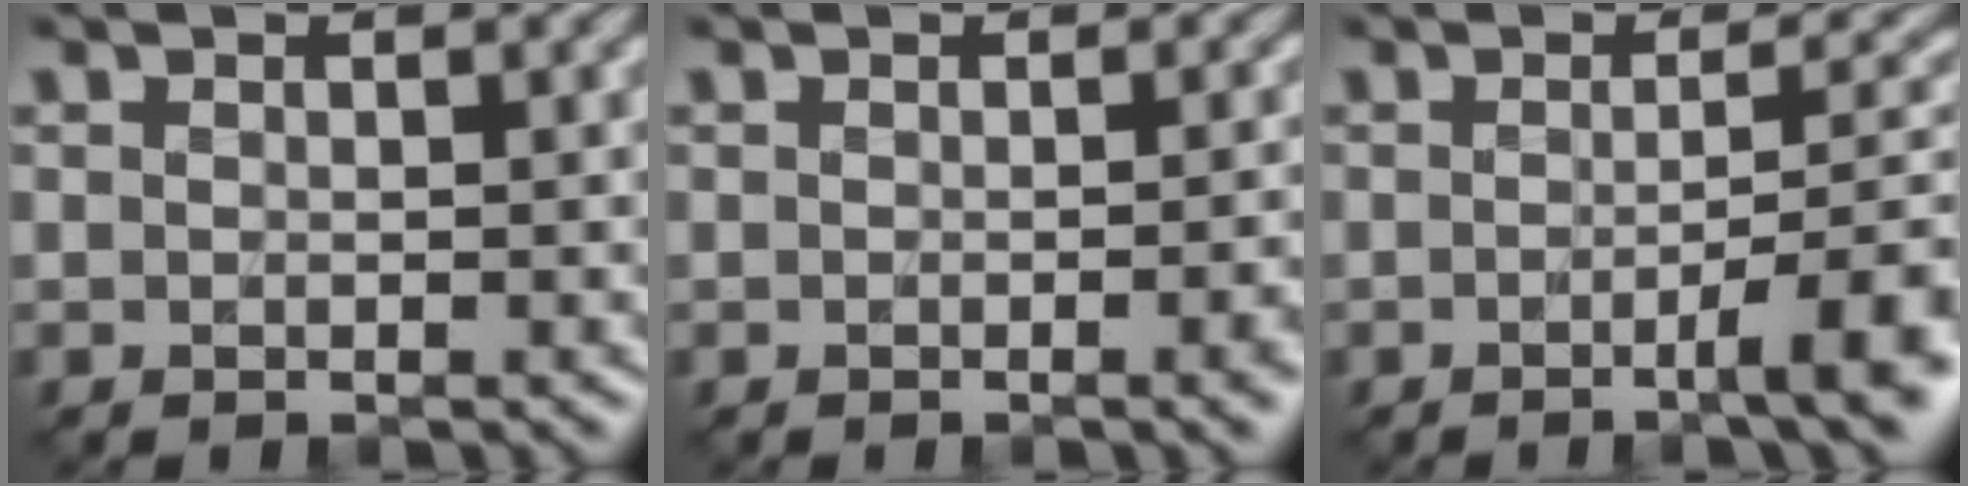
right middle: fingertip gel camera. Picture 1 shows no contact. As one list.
[{"total": 3.1, "force": [-0.8, 1.0, 2.8], "torque": [-0.020, -0.003, -0.005]}, {"total": 6.0, "force": [-1.9, 1.1, 5.6], "torque": [-0.069, 0.000, -0.029]}]